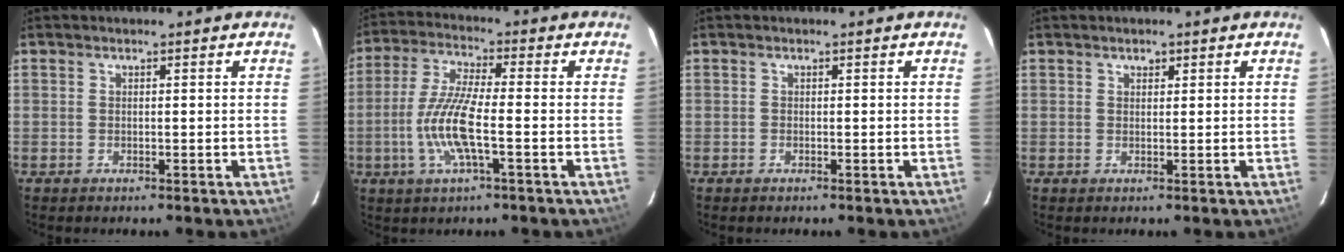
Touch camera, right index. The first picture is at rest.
{"total": 10.5, "force": [-2.8, 1.6, 9.9], "torque": [-0.211, -0.002, -0.056]}
{"total": 0.0}
{"total": 1.0, "force": [0.6, 0.7, 0.4], "torque": [-0.004, 0.003, 0.009]}